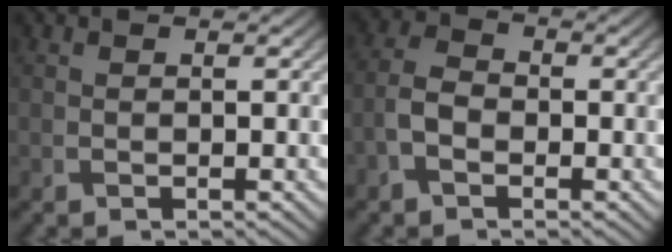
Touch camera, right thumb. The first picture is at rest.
{"total": 3.4, "force": [-1.6, 2.0, 2.2], "torque": [-0.050, 0.007, -0.045]}